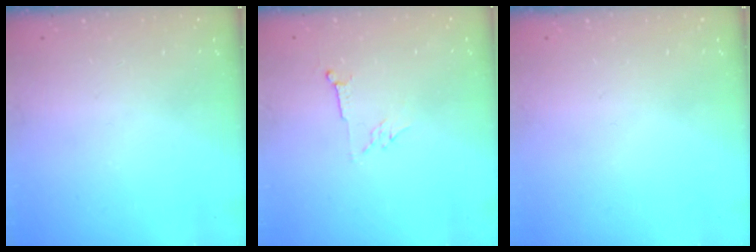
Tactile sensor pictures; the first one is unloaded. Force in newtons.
{"total": 4.0, "press": 4.0, "slide": 0.7}
{"total": 0.0}